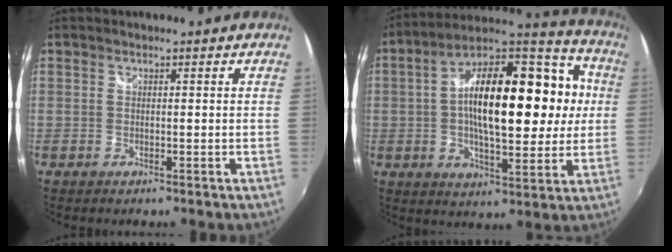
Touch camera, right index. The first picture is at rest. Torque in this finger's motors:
{"motor_torque": [0.95, 0.02, 1.05, 0.21]}